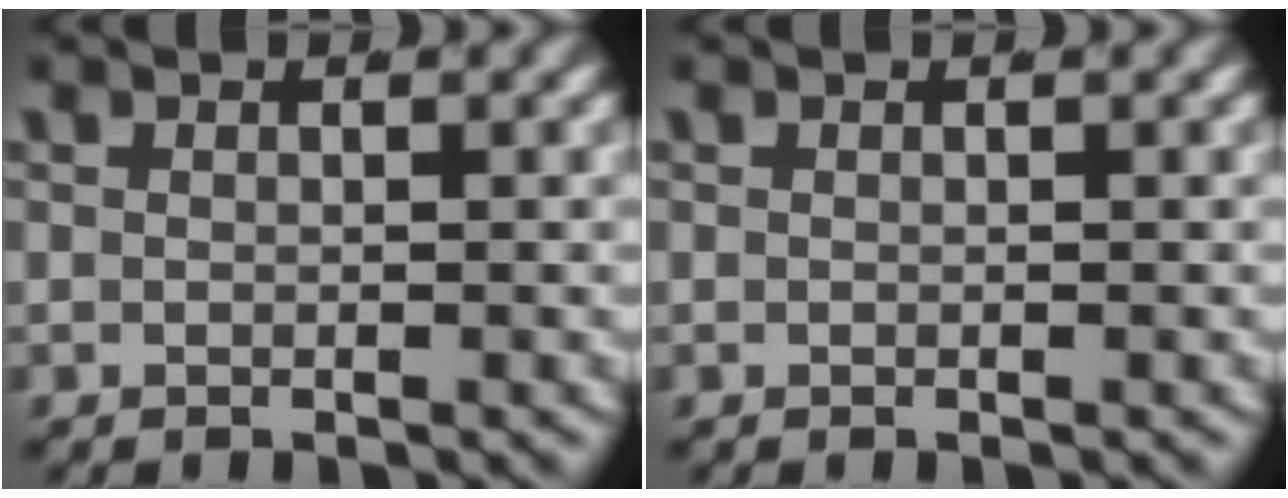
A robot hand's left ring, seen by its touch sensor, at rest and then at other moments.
{"total": 0.0}